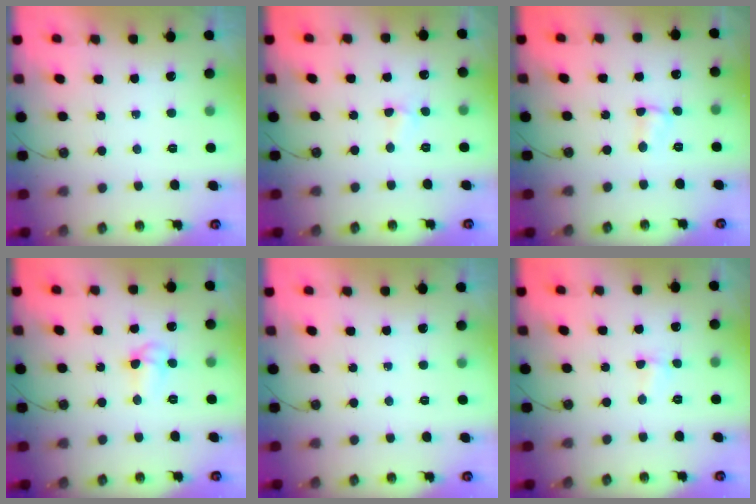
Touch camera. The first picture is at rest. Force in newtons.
{"total": 2.4, "press": 2.3, "slide": 0.4}
{"total": 2.6, "press": 2.6, "slide": 0.4}
{"total": 6.0, "press": 6.0, "slide": 0.6}
{"total": 0.0}
{"total": 2.8, "press": 1.1, "slide": 2.5}